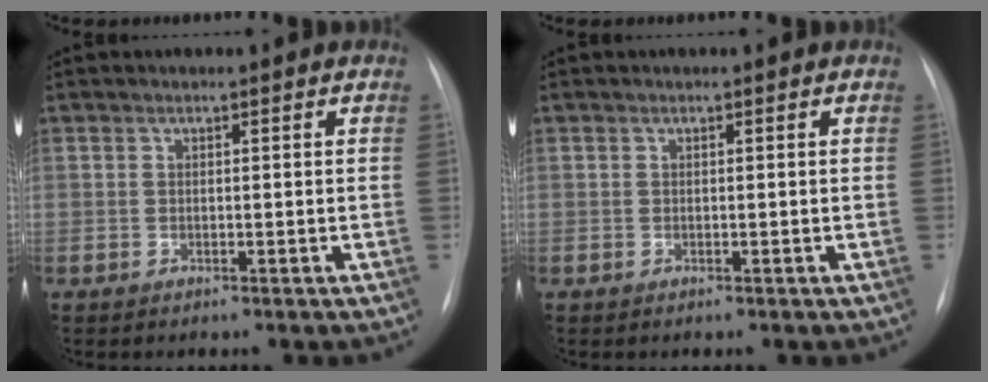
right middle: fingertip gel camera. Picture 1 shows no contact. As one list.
[{"total": 0.0}]